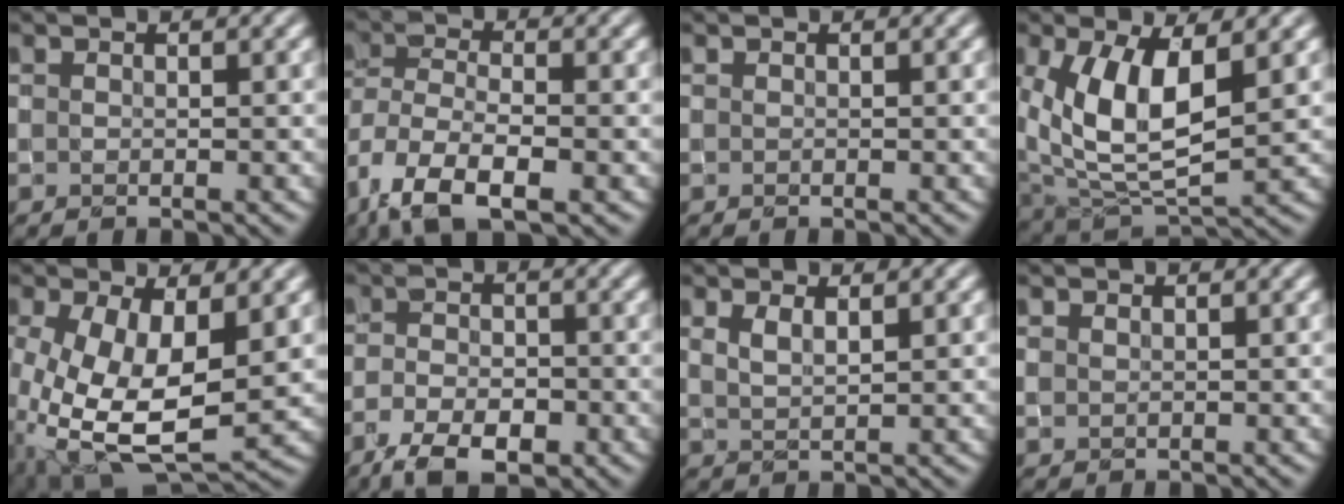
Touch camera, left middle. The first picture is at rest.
{"total": 8.6, "force": [-4.9, 3.5, 6.2], "torque": [-0.128, -0.012, -0.098]}
{"total": 0.0}
{"total": 8.5, "force": [1.9, 4.1, 7.2], "torque": [-0.162, -0.015, 0.042]}
{"total": 10.7, "force": [-1.8, 5.3, 9.1], "torque": [-0.201, -0.028, -0.025]}
{"total": 5.2, "force": [-3.0, 2.4, 3.4], "torque": [-0.064, -0.007, -0.056]}
{"total": 1.8, "force": [1.0, 0.6, 1.3], "torque": [-0.031, -0.003, 0.023]}
{"total": 0.7, "force": [0.4, 0.4, 0.3], "torque": [-0.011, -0.002, 0.011]}